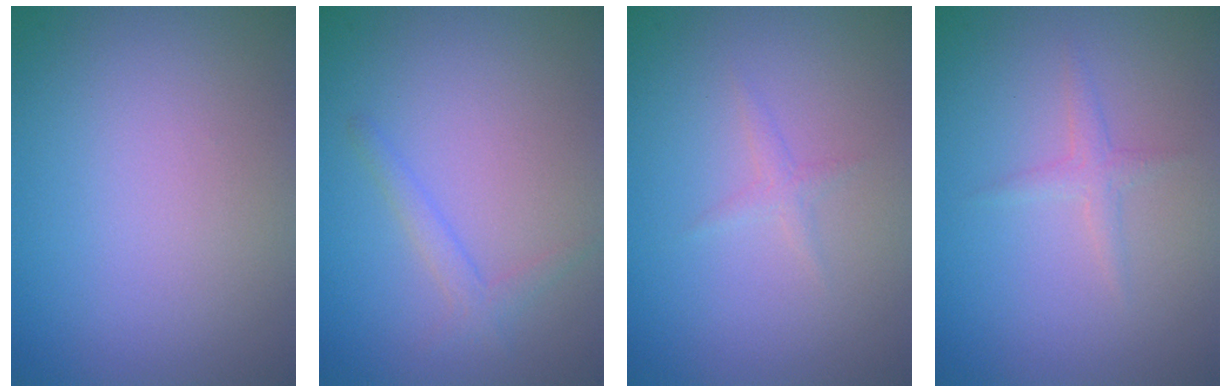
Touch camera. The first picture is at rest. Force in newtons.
{"total": 1.5, "press": 1.5, "slide": 0.1}
{"total": 0.9, "press": 0.9, "slide": 0.1}
{"total": 1.2, "press": 1.2, "slide": 0.0}